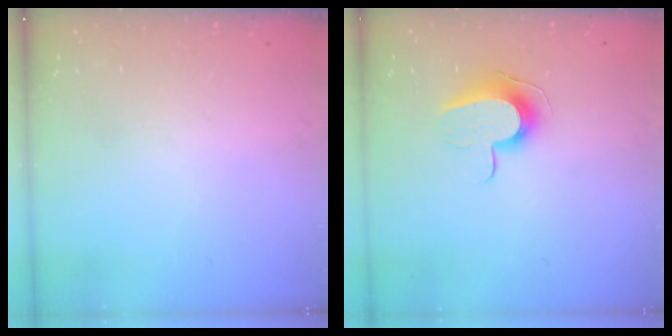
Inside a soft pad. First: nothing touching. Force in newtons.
{"total": 9.4, "press": 9.4, "slide": 0.3}